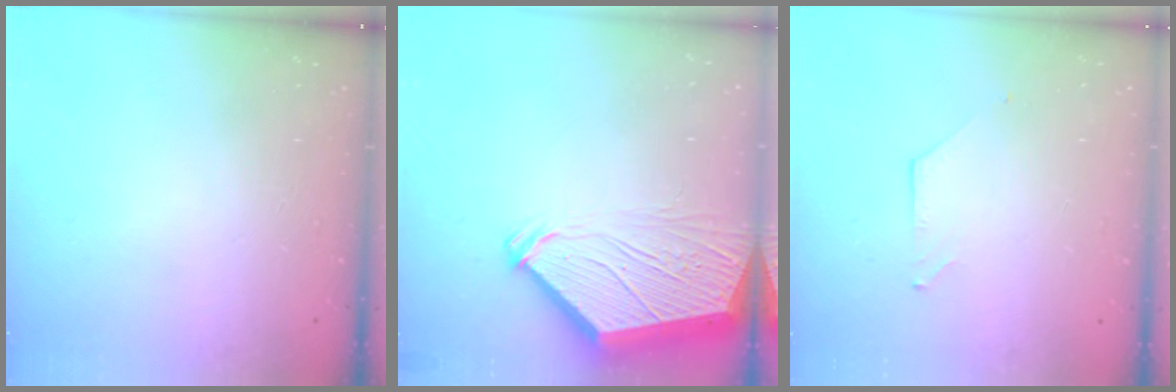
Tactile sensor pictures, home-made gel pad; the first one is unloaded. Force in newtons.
{"total": 9.6, "press": 9.5, "slide": 1.3}
{"total": 0.0}